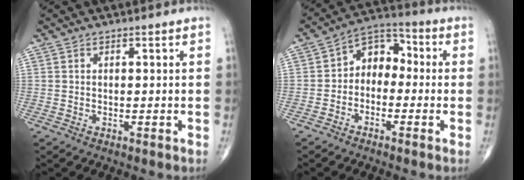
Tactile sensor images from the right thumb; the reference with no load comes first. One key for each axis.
{"total": 7.6, "fx": -0.9, "fy": 5.6, "fz": 5.0, "tx": -0.046, "ty": 0.037, "tz": -0.038}